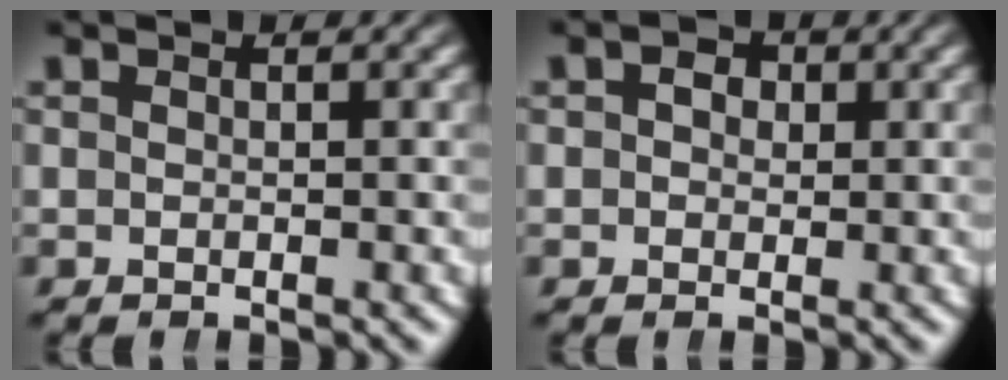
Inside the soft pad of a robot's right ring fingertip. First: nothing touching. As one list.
[{"total": 2.3, "force": [0.3, 1.9, 1.2], "torque": [-0.013, 0.002, 0.005]}]